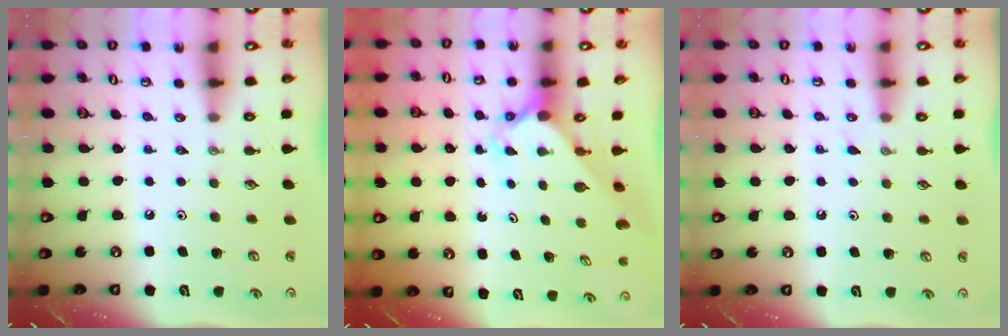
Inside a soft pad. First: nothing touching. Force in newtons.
{"total": 2.6, "press": 2.6, "slide": 0.2}
{"total": 3.3, "press": 3.2, "slide": 0.3}